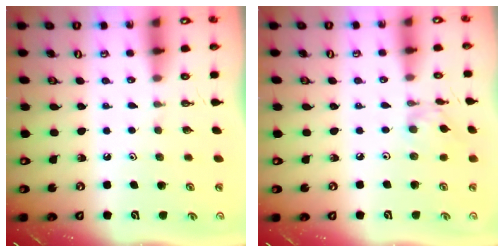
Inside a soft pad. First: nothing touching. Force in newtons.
{"total": 2.0, "press": 2.0, "slide": 0.3}